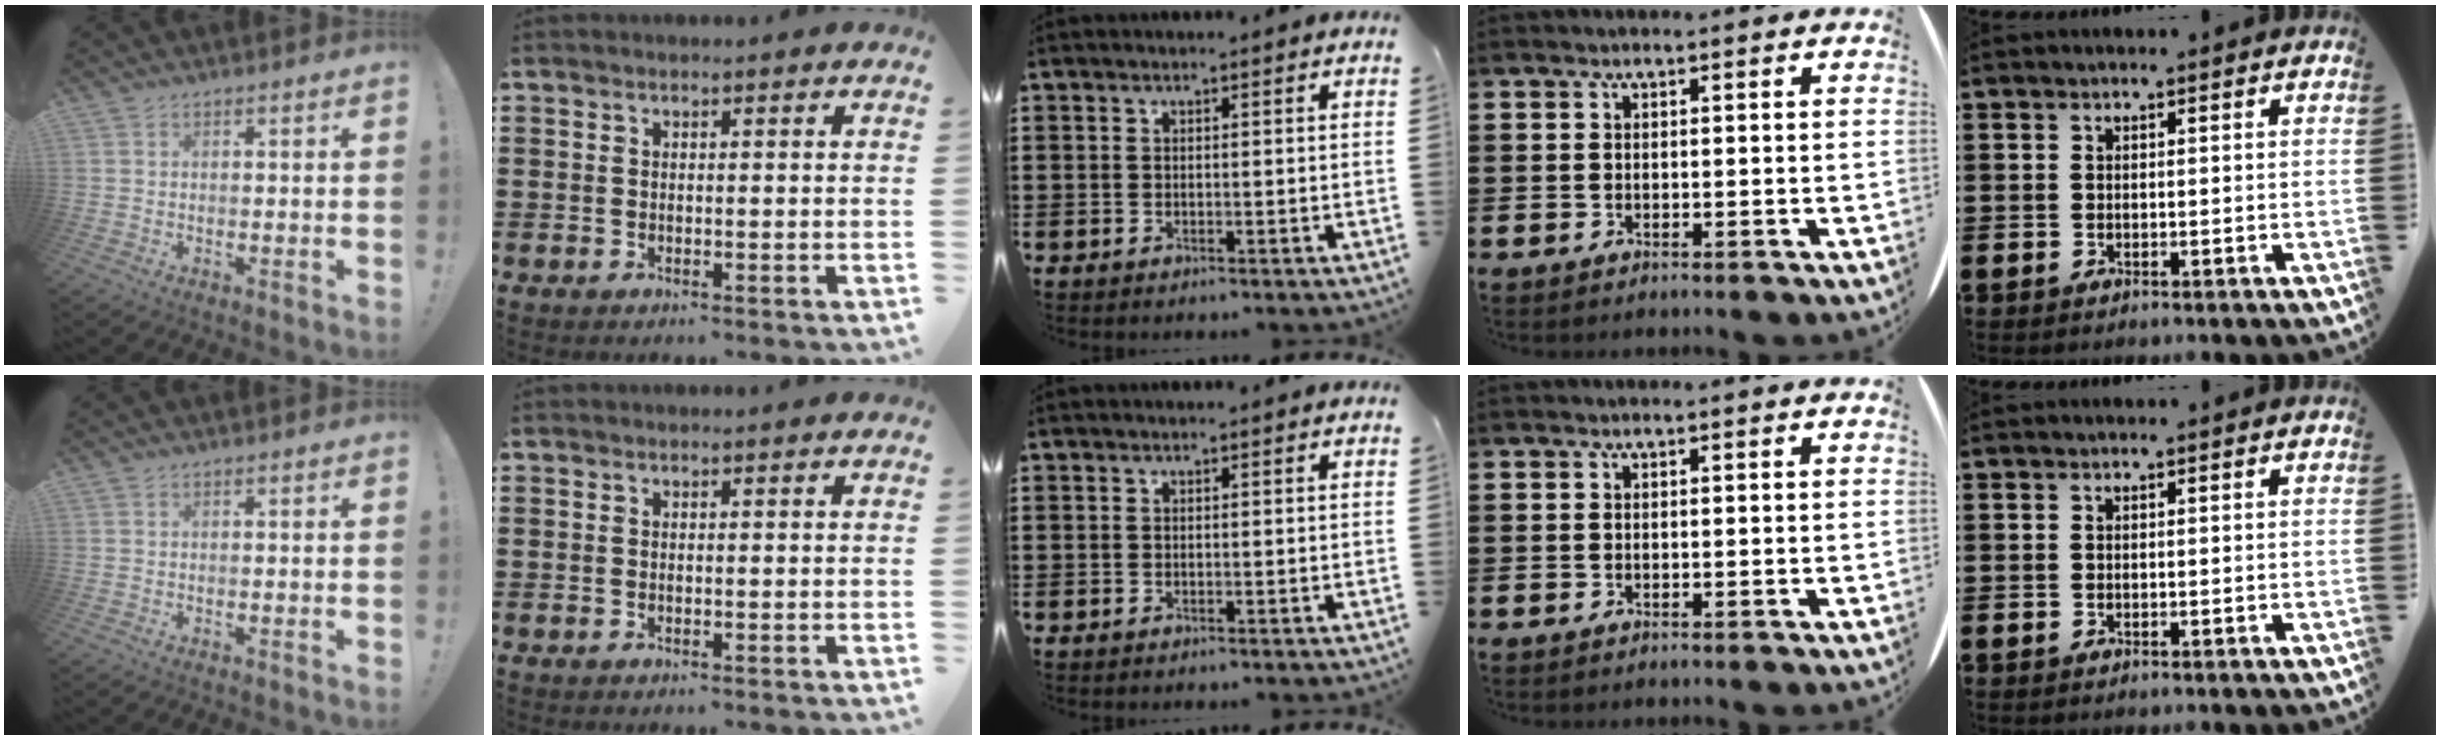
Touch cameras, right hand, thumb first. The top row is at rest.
{}